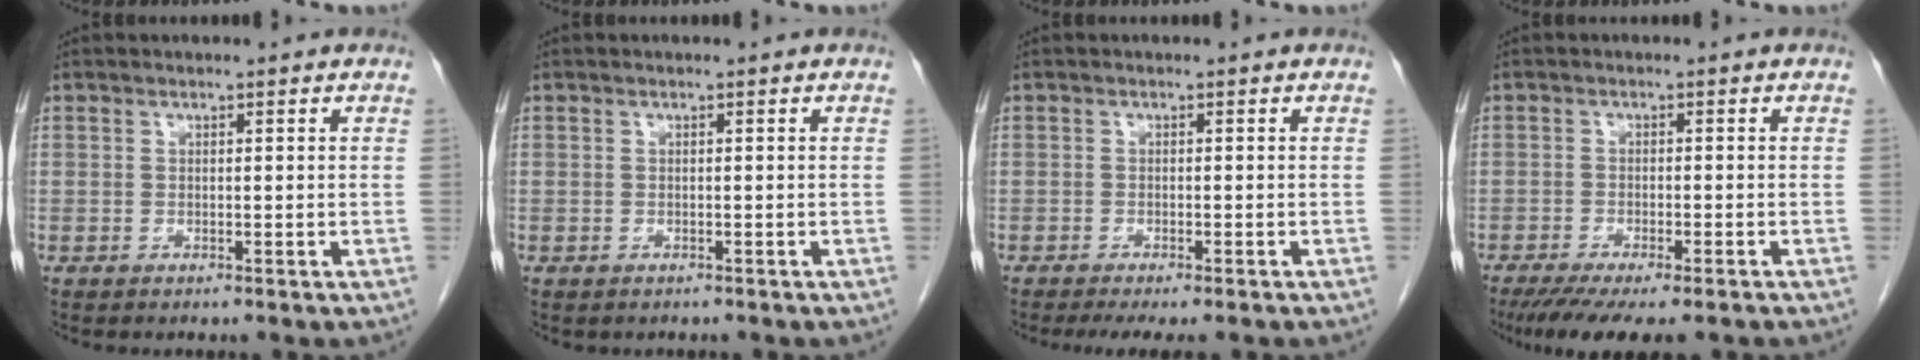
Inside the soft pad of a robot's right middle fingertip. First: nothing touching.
{"total": 0.0}
{"total": 5.7, "force": [-4.7, 0.9, 3.1], "torque": [-0.037, -0.010, -0.067]}
{"total": 10.6, "force": [-8.4, 1.8, 6.2], "torque": [-0.085, -0.016, -0.125]}